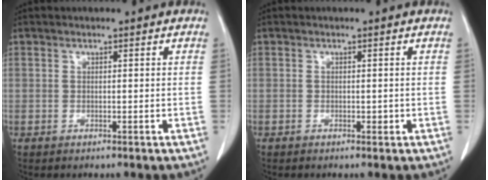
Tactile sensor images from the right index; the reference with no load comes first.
{"total": 0.6, "force": [0.0, 0.5, 0.4], "torque": [-0.002, 0.001, -0.001]}